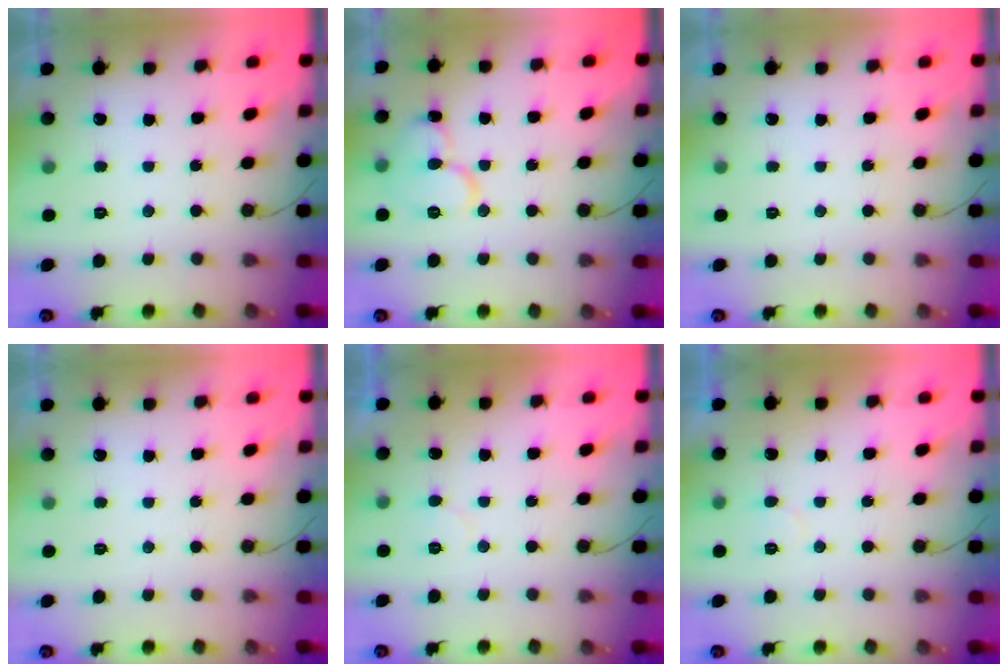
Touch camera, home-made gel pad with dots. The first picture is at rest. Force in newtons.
{"total": 9.8, "press": 9.7, "slide": 1.1}
{"total": 0.0}
{"total": 0.0}
{"total": 4.0, "press": 4.0, "slide": 0.4}
{"total": 4.0, "press": 4.0, "slide": 0.4}